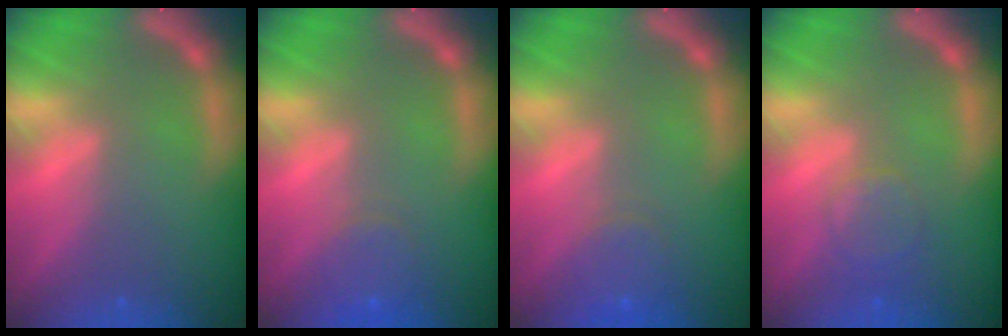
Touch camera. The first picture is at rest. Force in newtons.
{"total": 3.0}
{"total": 3.0}
{"total": 2.9}